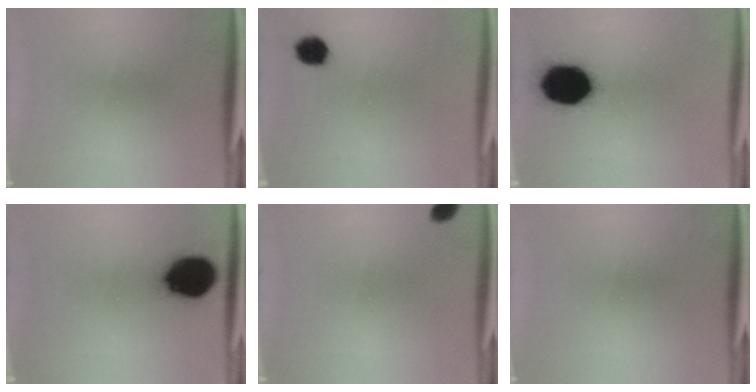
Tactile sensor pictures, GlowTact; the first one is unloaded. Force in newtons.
{"total": 4.5}
{"total": 17.5}
{"total": 14.8}
{"total": 1.8}
{"total": 0.0}